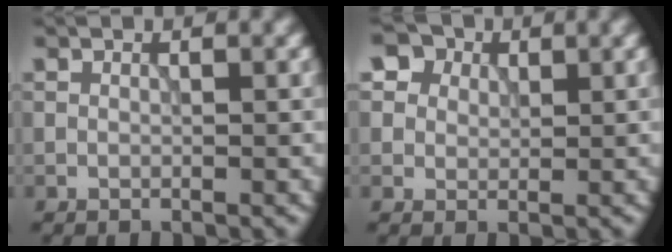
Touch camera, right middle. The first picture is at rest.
{"total": 6.4, "force": [3.9, 4.4, 2.5], "torque": [-0.062, 0.004, 0.058]}